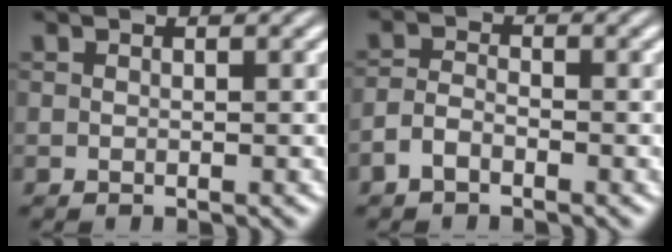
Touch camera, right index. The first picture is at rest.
{"total": 1.7, "force": [-1.5, 0.3, 0.7], "torque": [-0.007, -0.008, -0.023]}